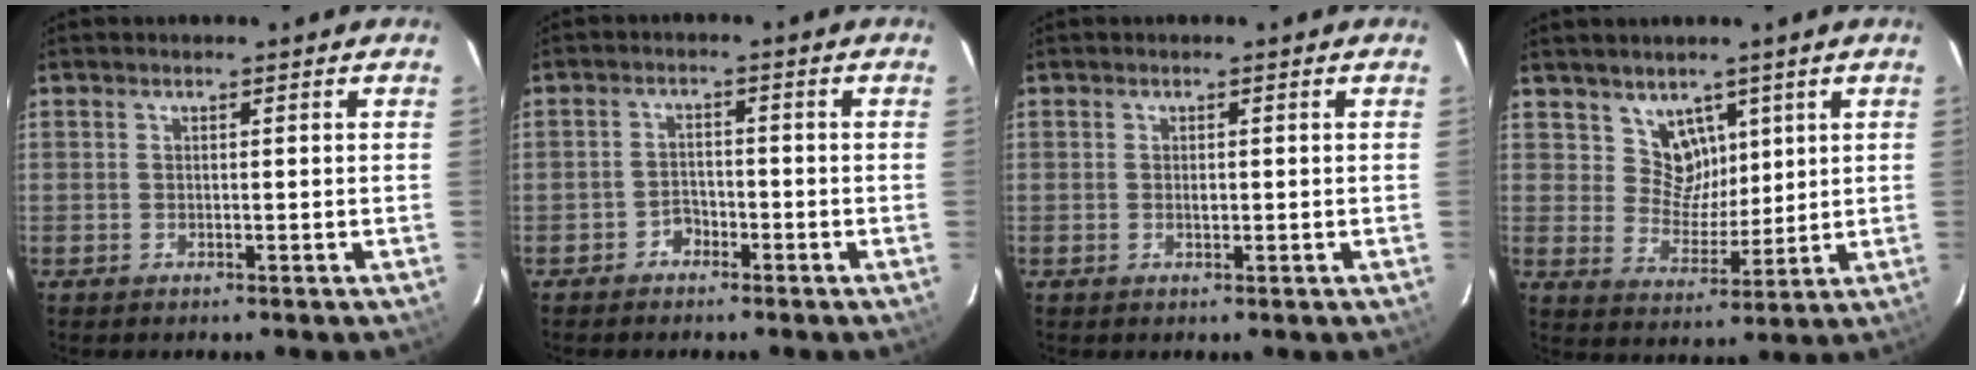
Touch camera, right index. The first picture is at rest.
{"total": 2.5, "force": [-1.9, 1.6, 0.4], "torque": [-0.008, 0.009, -0.030]}
{"total": 0.9, "force": [0.0, 0.6, 0.6], "torque": [-0.009, 0.000, 0.001]}
{"total": 6.4, "force": [3.9, 5.0, 1.2], "torque": [-0.010, 0.002, 0.079]}